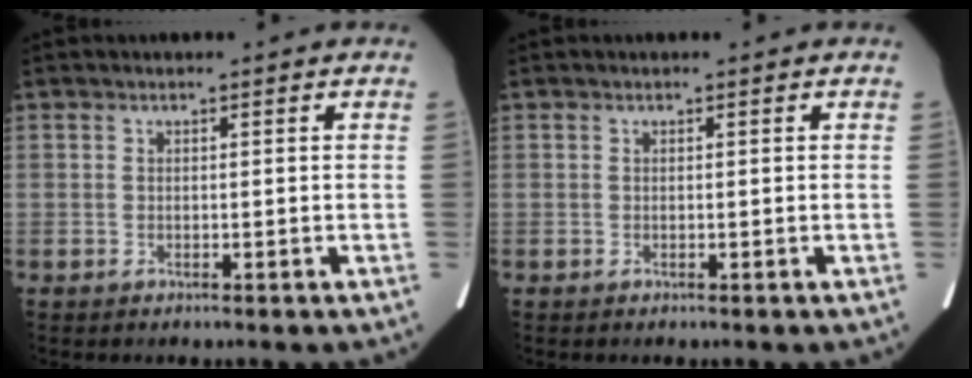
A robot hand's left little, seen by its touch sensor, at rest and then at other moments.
{"total": 0.0}